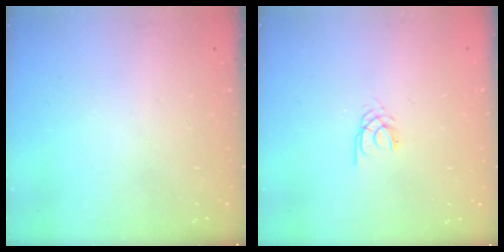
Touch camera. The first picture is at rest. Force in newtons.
{"total": 1.7, "press": 1.7, "slide": 0.3}